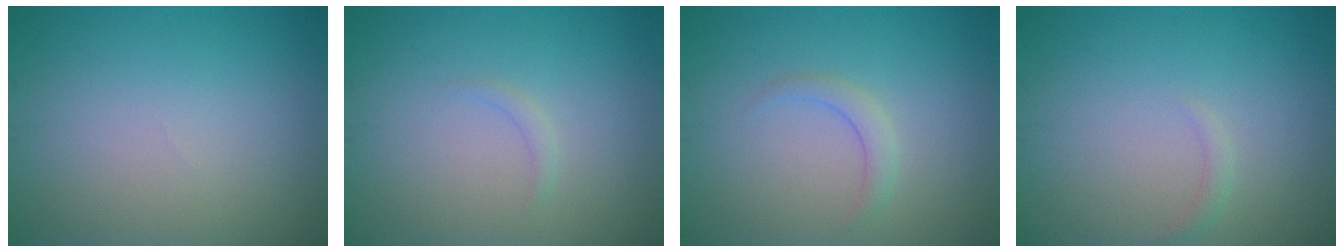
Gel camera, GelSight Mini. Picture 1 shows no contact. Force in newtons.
{"total": 0.7, "press": 0.7, "slide": 0.1}
{"total": 1.4, "press": 1.4, "slide": 0.0}
{"total": 0.8, "press": 0.8, "slide": 0.0}